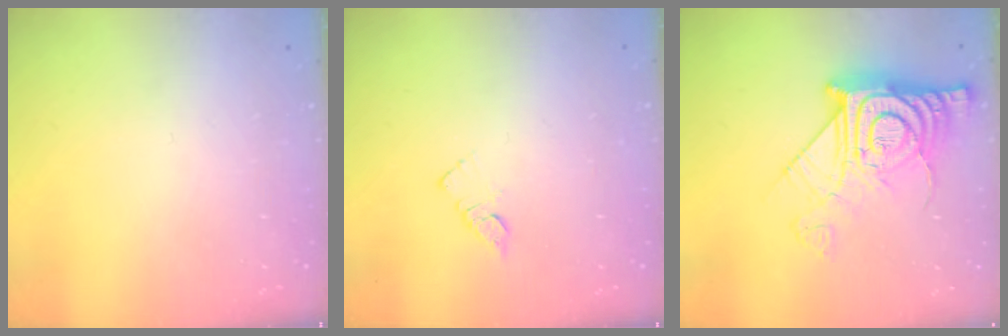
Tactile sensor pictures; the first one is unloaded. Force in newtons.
{"total": 3.6, "press": 3.5, "slide": 0.3}
{"total": 18.3, "press": 18.3, "slide": 1.4}